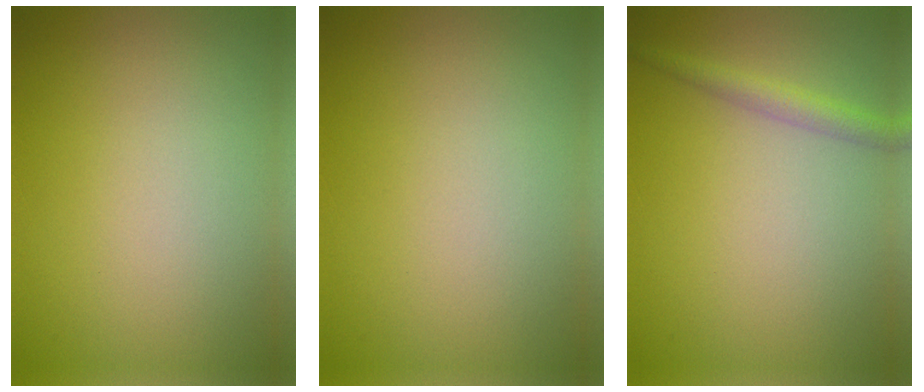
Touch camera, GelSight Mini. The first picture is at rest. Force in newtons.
{"total": 0.0}
{"total": 2.1, "press": 2.1, "slide": 0.1}